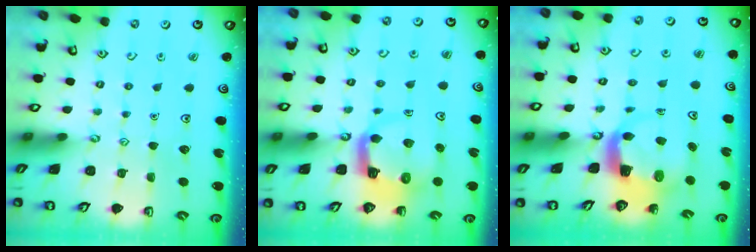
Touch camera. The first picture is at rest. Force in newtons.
{"total": 6.4, "press": 6.4, "slide": 0.7}
{"total": 4.5, "press": 4.5, "slide": 0.7}